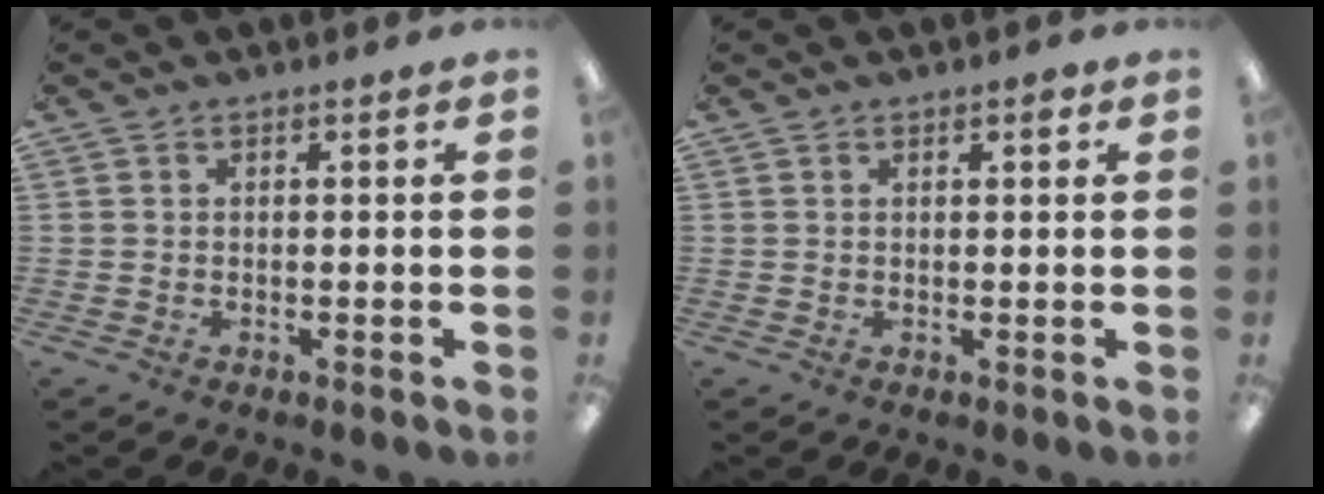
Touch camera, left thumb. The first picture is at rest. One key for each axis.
{"total": 1.4, "fx": 0.9, "fy": 0.6, "fz": 0.9, "tx": -0.011, "ty": -0.001, "tz": 0.013}